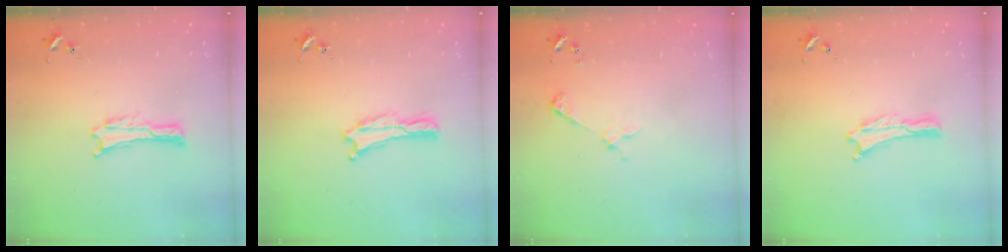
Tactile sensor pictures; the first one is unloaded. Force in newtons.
{"total": 0.0}
{"total": 2.2, "press": 2.2, "slide": 0.2}
{"total": 0.0}